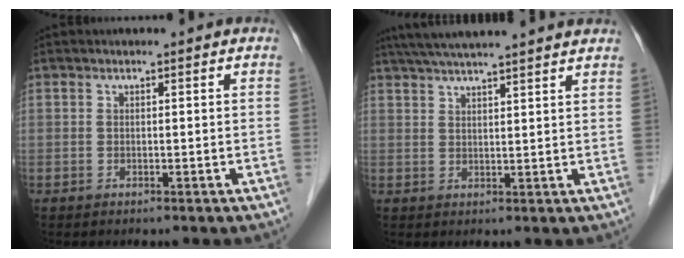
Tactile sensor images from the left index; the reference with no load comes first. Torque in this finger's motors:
{"motor_torque": [-0.29, -0.69, 0.56, 0.15]}